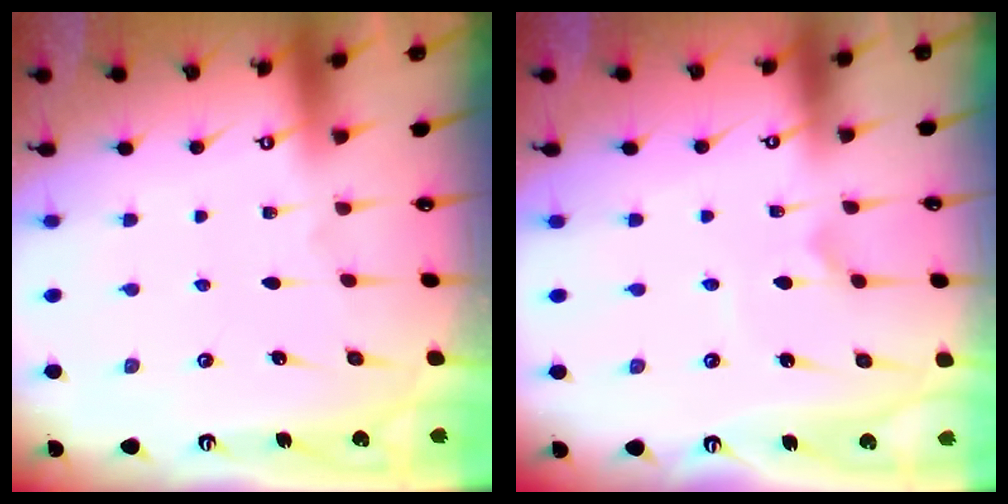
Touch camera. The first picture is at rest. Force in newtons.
{"total": 2.3, "press": 2.3, "slide": 0.2}